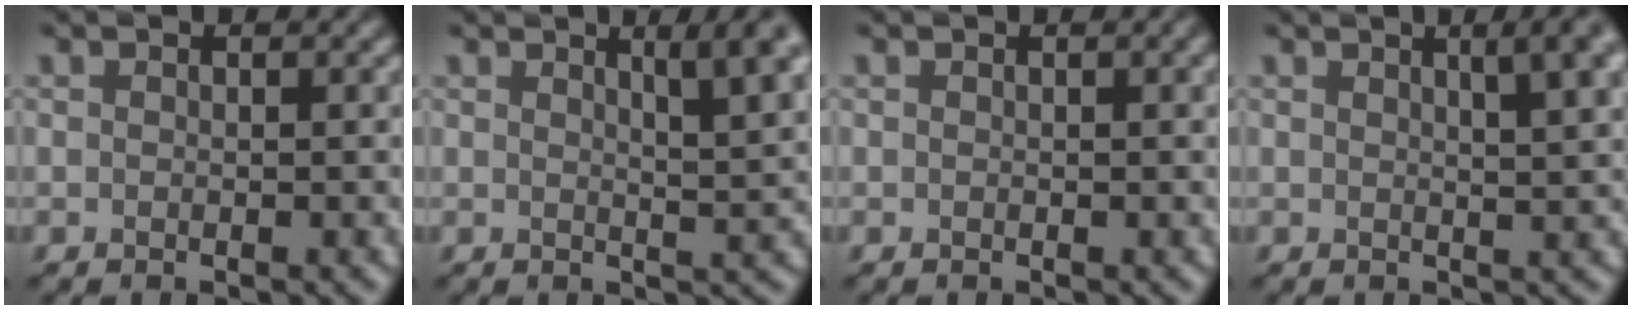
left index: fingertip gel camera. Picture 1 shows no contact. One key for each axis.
{"total": 5.8, "fx": 2.8, "fy": 1.7, "fz": 4.8, "tx": -0.034, "ty": 0.016, "tz": 0.032}
{"total": 1.0, "fx": 0.2, "fy": 0.2, "fz": 0.9, "tx": -0.010, "ty": 0.004, "tz": 0.002}
{"total": 7.2, "fx": 3.2, "fy": 2.9, "fz": 5.8, "tx": -0.030, "ty": 0.040, "tz": 0.015}